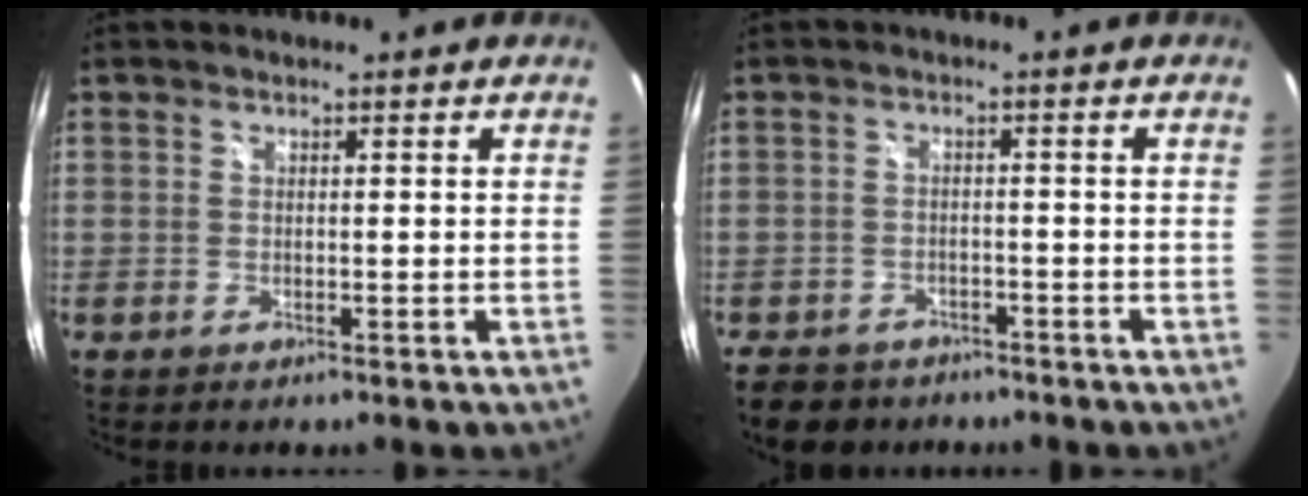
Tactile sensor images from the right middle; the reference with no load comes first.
{"total": 8.3, "force": [-6.1, 4.9, 2.8], "torque": [-0.079, -0.004, -0.096]}